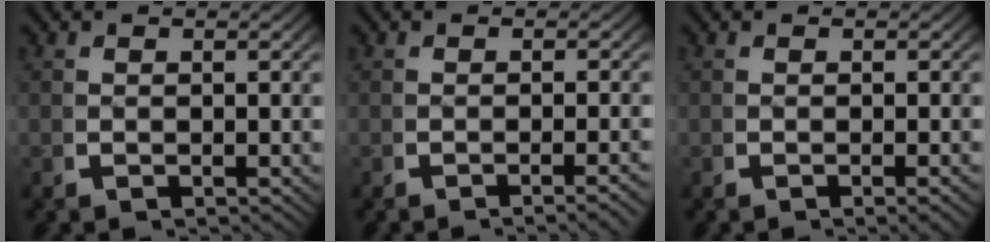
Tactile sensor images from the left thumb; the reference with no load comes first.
{"total": 2.4, "force": [-1.7, 0.0, 1.7], "torque": [-0.023, 0.008, -0.029]}
{"total": 1.2, "force": [-0.5, 0.1, 1.1], "torque": [-0.018, 0.004, -0.009]}